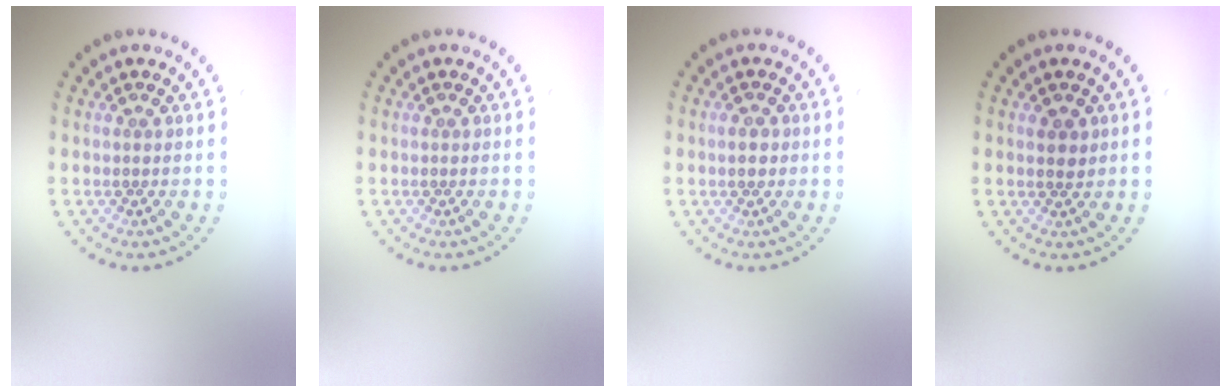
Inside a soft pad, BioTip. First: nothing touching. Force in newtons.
{"total": 0.0}
{"total": 1.0, "press": 1.0, "slide": 0.1}
{"total": 1.4, "press": 1.3, "slide": 0.5}